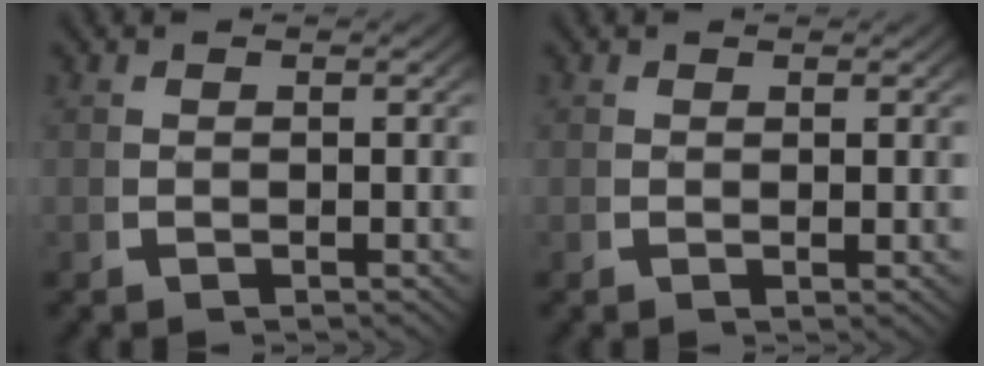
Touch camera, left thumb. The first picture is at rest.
{"total": 0.6, "force": [0.4, 0.0, 0.4], "torque": [-0.006, -0.004, 0.007]}